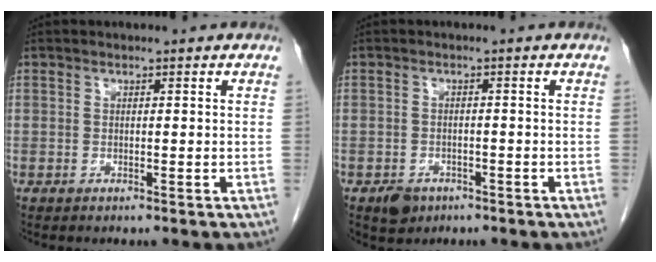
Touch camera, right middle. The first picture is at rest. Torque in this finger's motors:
{"motor_torque": [-0.13, -0.13, 0.02, 0.00]}